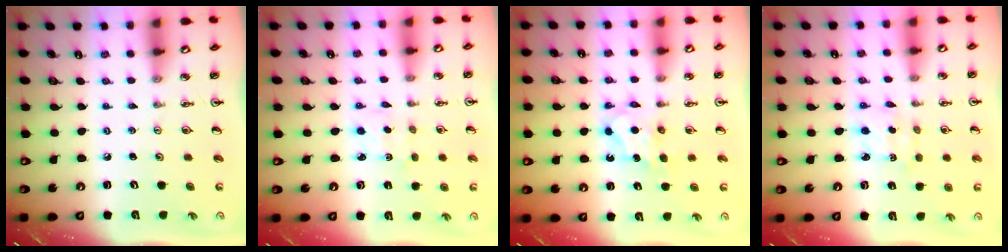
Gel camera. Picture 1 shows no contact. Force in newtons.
{"total": 2.1, "press": 2.0, "slide": 0.6}
{"total": 7.0, "press": 6.9, "slide": 1.1}
{"total": 2.5, "press": 2.5, "slide": 0.3}